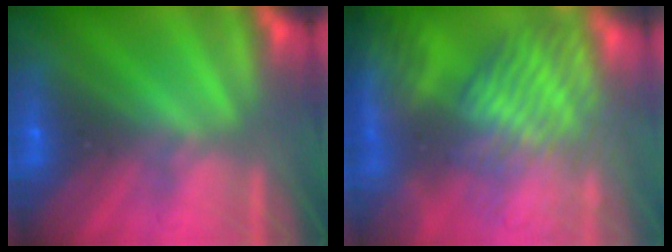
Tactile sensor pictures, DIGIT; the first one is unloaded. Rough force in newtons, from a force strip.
{"total": 6.4}